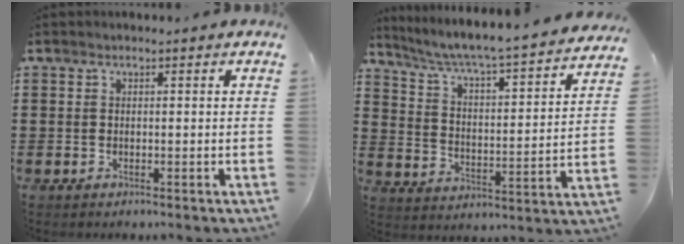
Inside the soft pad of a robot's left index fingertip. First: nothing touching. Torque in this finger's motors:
{"motor_torque": [0.68, -0.24, 0.22, 0.14]}